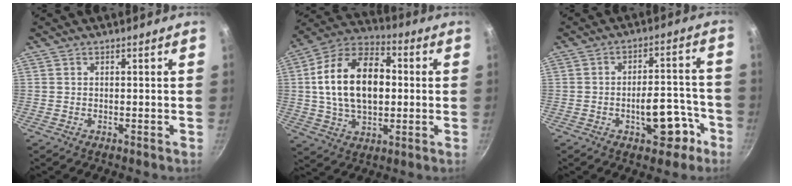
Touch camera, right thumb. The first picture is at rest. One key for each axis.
{"total": 19.2, "fx": 1.4, "fy": 12.1, "fz": 14.8, "tx": -0.229, "ty": 0.024, "tz": 0.014}
{"total": 10.4, "fx": -4.7, "fy": 5.1, "fz": 7.7, "tx": -0.072, "ty": 0.049, "tz": -0.055}